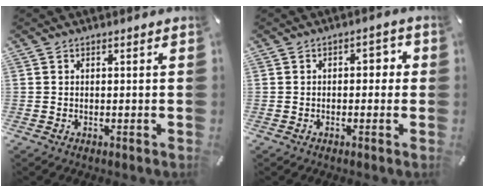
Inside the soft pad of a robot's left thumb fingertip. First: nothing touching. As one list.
[{"total": 3.0, "force": [-0.5, 2.0, 2.2], "torque": [-0.028, 0.008, -0.019]}]